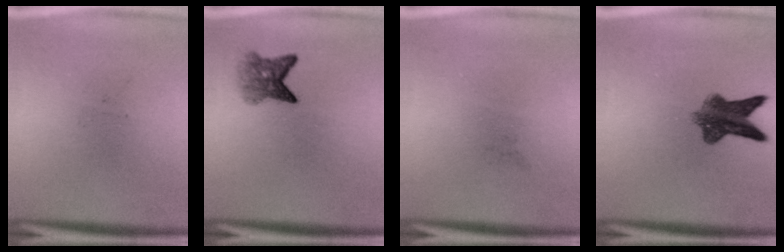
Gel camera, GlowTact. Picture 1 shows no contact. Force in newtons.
{"total": 3.8}
{"total": 0.0}
{"total": 7.1}